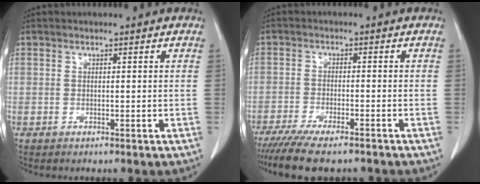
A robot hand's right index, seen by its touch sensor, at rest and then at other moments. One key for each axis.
{"total": 10.6, "fx": -8.9, "fy": 1.8, "fz": 5.6, "tx": -0.081, "ty": -0.016, "tz": -0.135}